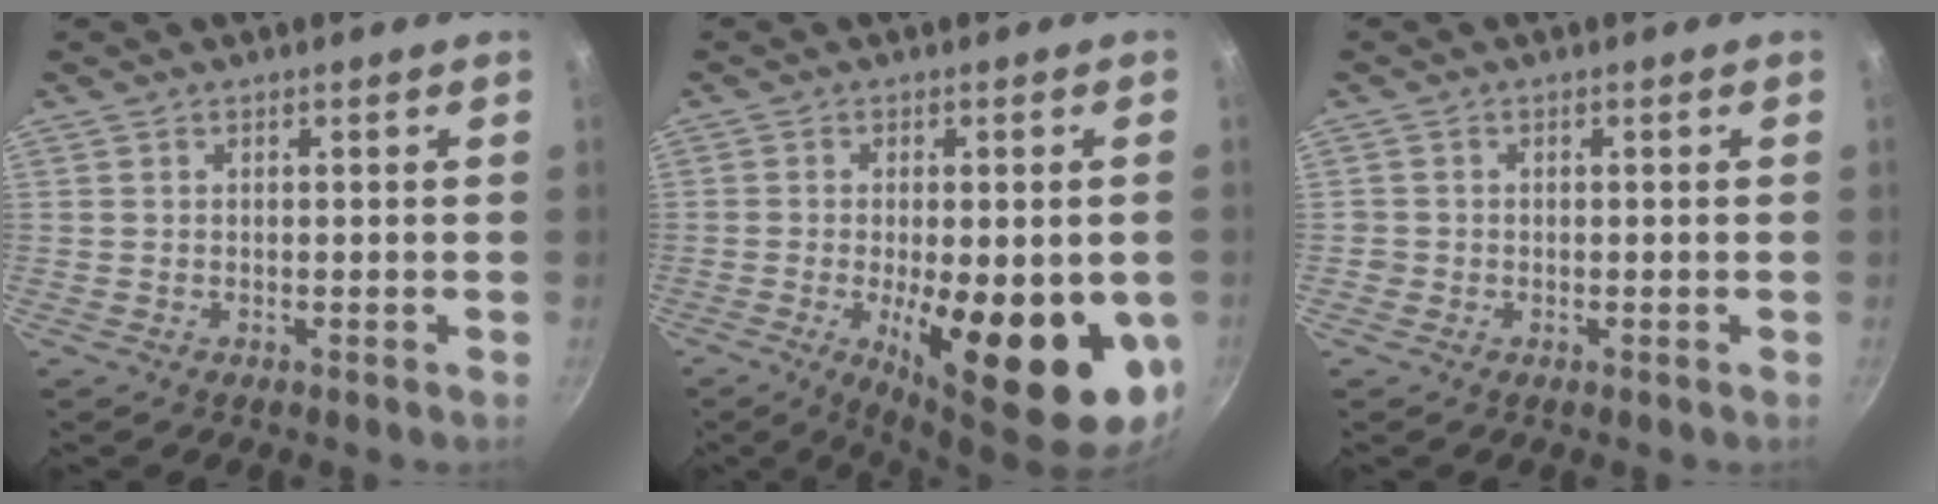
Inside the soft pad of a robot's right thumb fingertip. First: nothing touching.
{"total": 20.0, "force": [-4.4, 6.7, 18.4], "torque": [-0.240, -0.015, -0.050]}
{"total": 1.1, "force": [-0.4, 1.0, 0.2], "torque": [-0.003, 0.002, -0.009]}